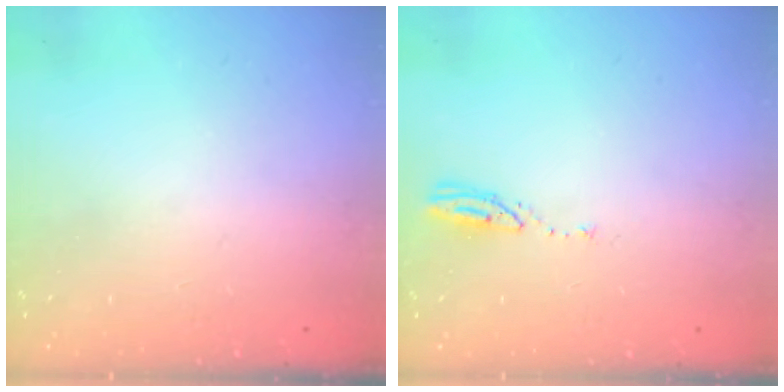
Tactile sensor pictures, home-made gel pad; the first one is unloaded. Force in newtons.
{"total": 3.7, "press": 3.7, "slide": 0.3}